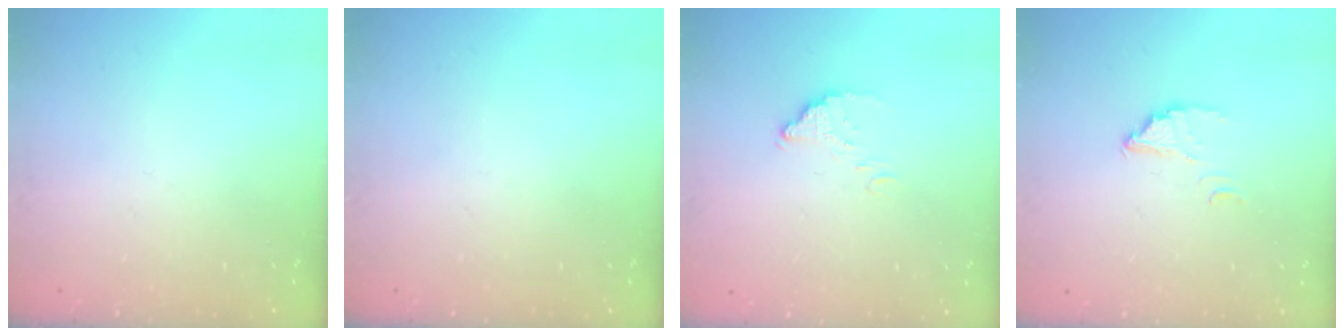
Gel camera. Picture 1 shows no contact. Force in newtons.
{"total": 0.0}
{"total": 4.3, "press": 4.3, "slide": 0.1}
{"total": 2.8, "press": 2.8, "slide": 0.1}